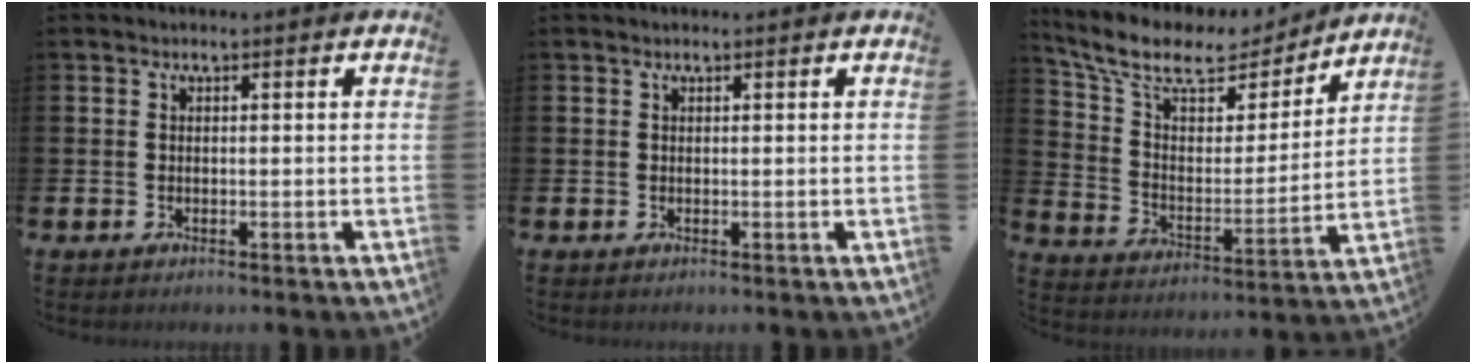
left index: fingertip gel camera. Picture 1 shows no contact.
{"total": 0.0}
{"total": 10.4, "force": [8.6, 4.3, 4.1], "torque": [-0.130, -0.048, 0.148]}